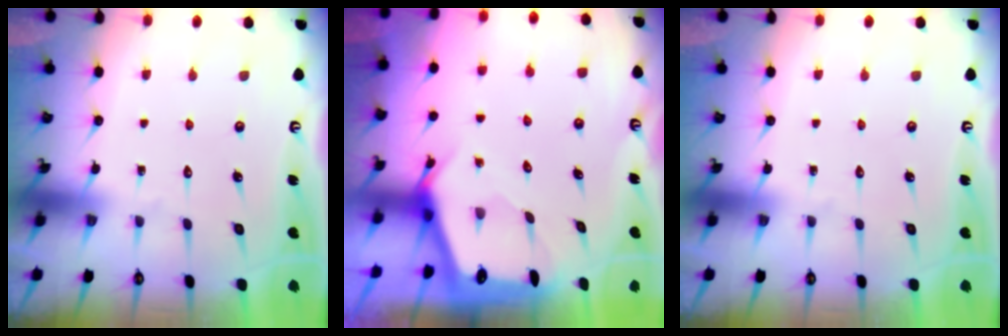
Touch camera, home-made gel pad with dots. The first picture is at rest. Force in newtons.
{"total": 2.7, "press": 2.7, "slide": 0.2}
{"total": 0.0}